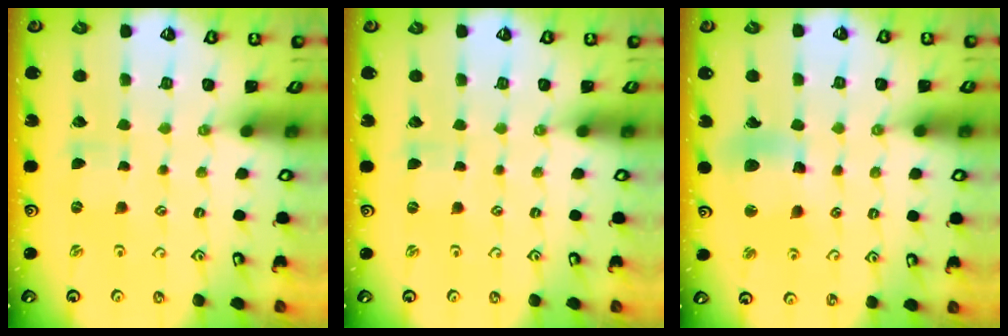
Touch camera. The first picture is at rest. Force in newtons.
{"total": 0.0}
{"total": 11.1, "press": 11.0, "slide": 1.4}